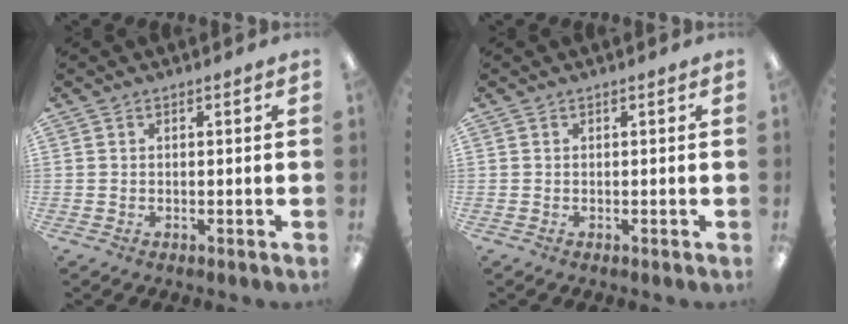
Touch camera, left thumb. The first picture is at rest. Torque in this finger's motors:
{"motor_torque": [-0.04, -0.05, 0.05, 0.00, 0.00]}